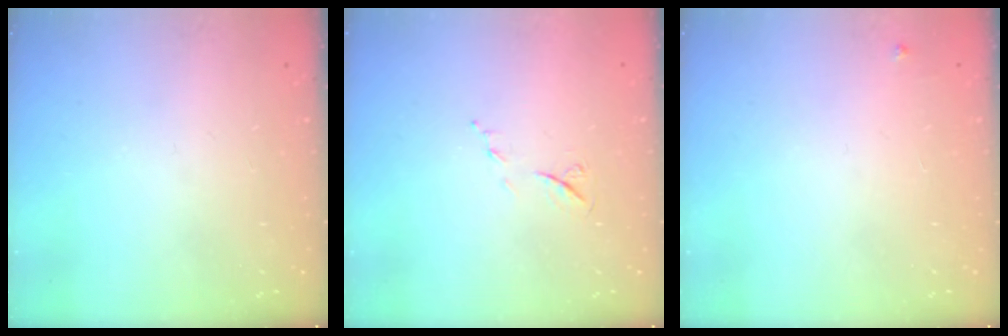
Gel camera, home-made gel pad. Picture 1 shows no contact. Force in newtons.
{"total": 6.1, "press": 5.9, "slide": 1.5}
{"total": 3.2, "press": 3.2, "slide": 0.5}